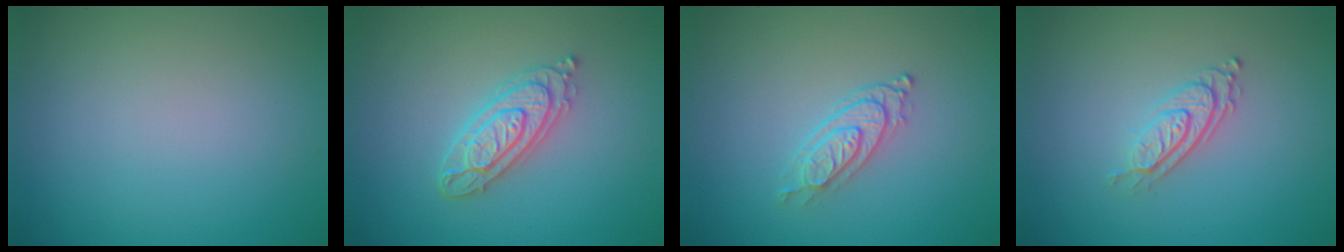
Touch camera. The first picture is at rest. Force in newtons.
{"total": 3.0, "press": 2.9, "slide": 0.6}
{"total": 2.5, "press": 2.0, "slide": 1.5}
{"total": 2.8, "press": 2.0, "slide": 2.0}